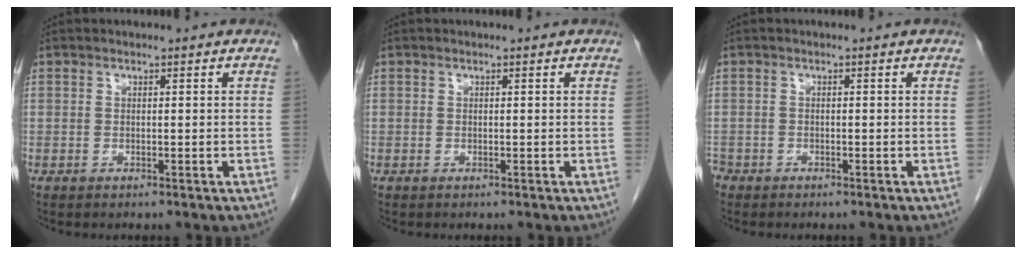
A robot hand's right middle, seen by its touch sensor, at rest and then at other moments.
{"total": 0.0}
{"total": 1.7, "force": [-1.3, 1.1, 0.3], "torque": [-0.013, 0.001, -0.026]}